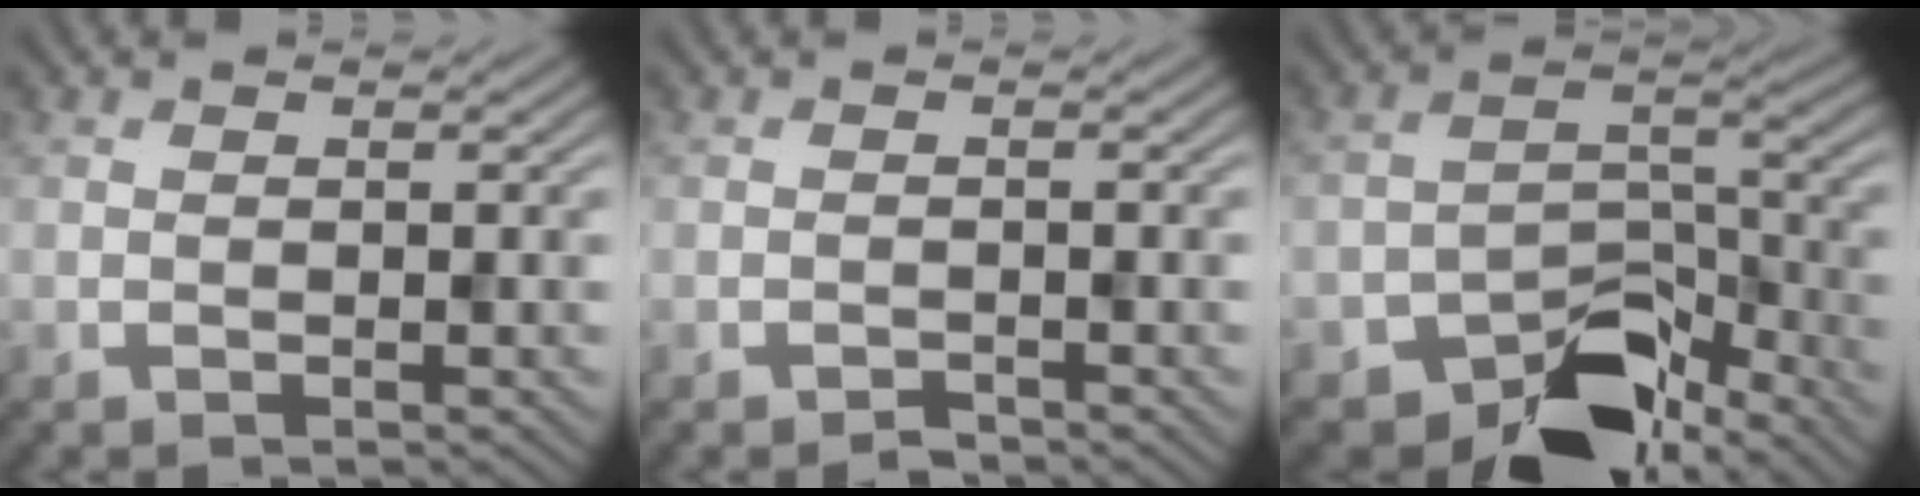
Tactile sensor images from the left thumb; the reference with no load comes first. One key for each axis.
{"total": 0.8, "fx": -0.7, "fy": 0.1, "fz": 0.2, "tx": -0.004, "ty": 0.001, "tz": -0.016}
{"total": 10.5, "fx": -8.1, "fy": 4.5, "fz": 4.9, "tx": -0.060, "ty": -0.004, "tz": -0.145}